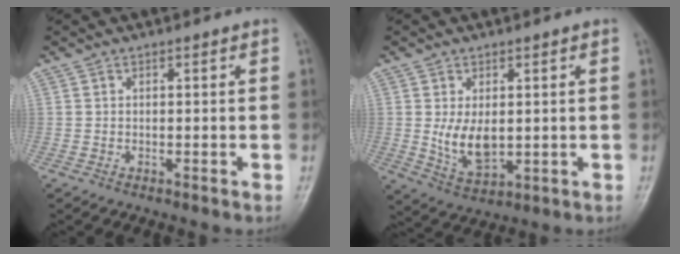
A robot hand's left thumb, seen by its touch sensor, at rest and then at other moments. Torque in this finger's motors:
{"motor_torque": [0.82, 1.67, 0.83, -0.07, 0.09]}